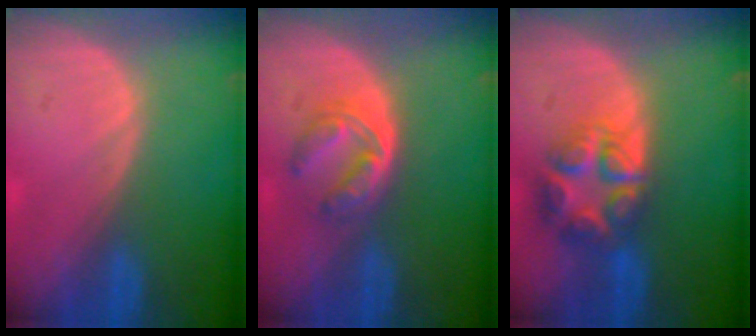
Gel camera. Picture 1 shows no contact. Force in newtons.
{"total": 6.0, "press": 5.0, "slide": 3.3}
{"total": 8.1, "press": 7.0, "slide": 4.0}